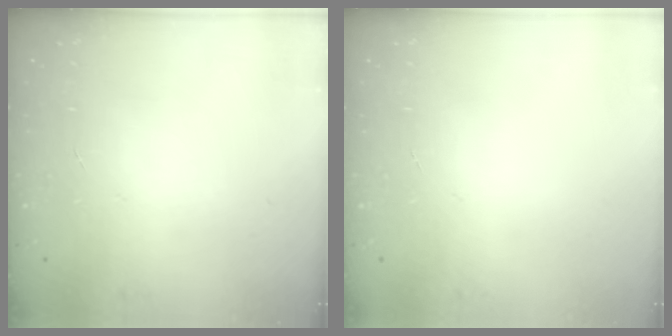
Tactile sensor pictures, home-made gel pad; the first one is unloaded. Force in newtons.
{"total": 0.0}